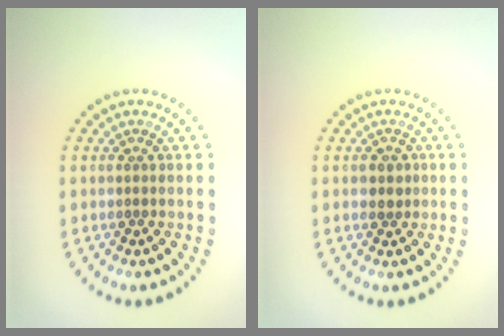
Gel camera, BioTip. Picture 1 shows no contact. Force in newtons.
{"total": 1.4, "press": 1.3, "slide": 0.5}